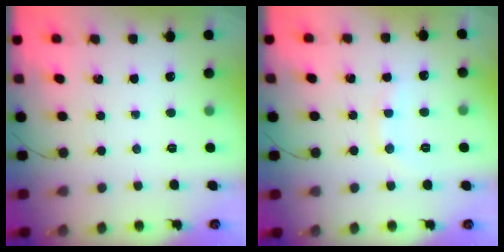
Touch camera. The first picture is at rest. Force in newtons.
{"total": 8.4, "press": 8.3, "slide": 1.6}